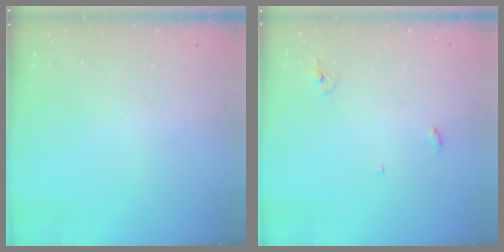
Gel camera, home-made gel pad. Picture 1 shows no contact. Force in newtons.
{"total": 2.9, "press": 2.9, "slide": 0.2}